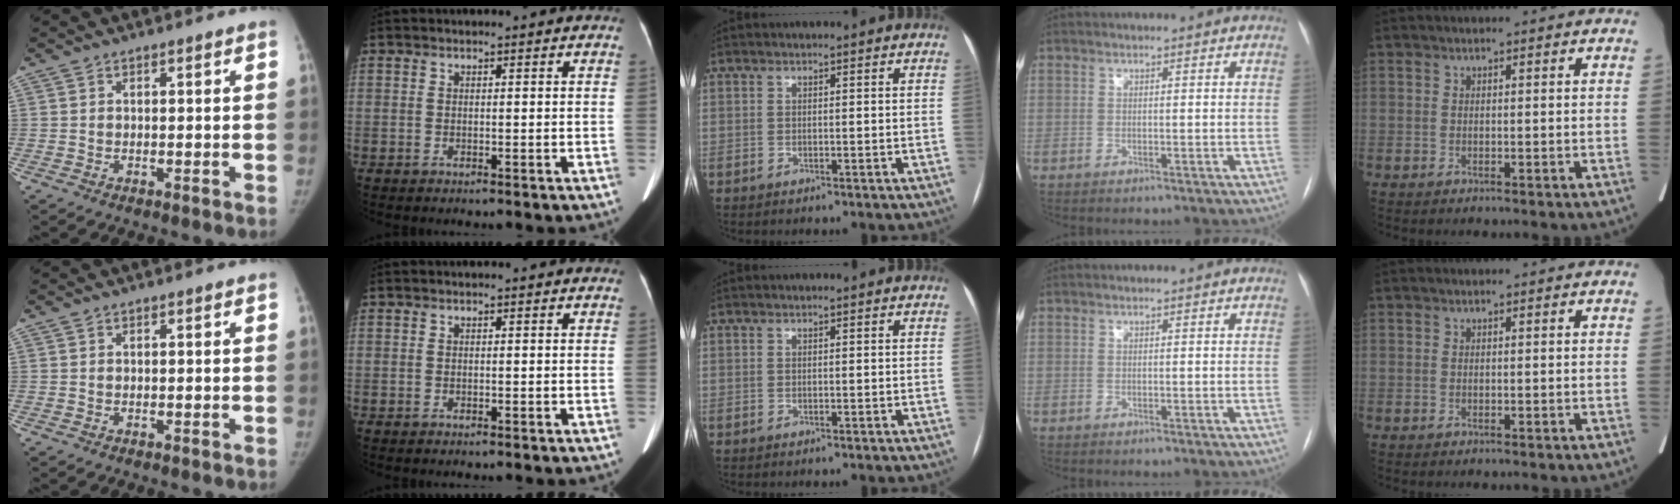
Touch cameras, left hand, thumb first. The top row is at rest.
{}